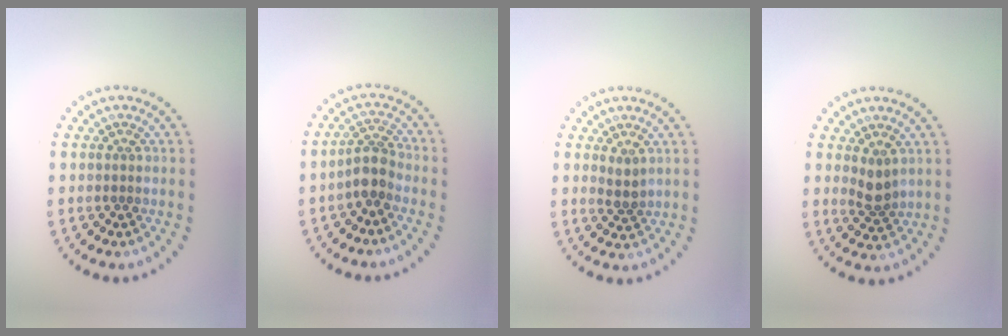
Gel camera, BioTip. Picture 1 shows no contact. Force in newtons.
{"total": 2.7, "press": 2.2, "slide": 1.5}
{"total": 1.4, "press": 1.1, "slide": 0.8}
{"total": 1.7, "press": 1.4, "slide": 0.9}